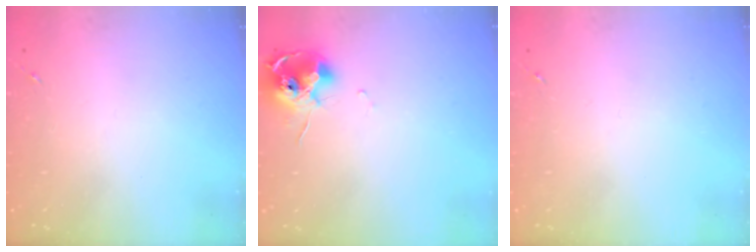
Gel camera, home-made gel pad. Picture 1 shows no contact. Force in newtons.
{"total": 11.2, "press": 11.1, "slide": 1.1}
{"total": 0.0}